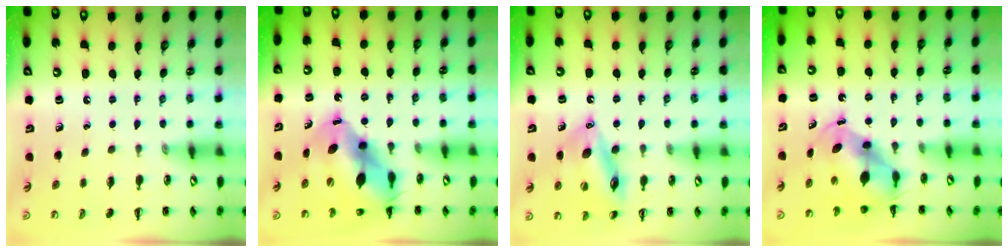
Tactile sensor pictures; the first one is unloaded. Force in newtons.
{"total": 14.1, "press": 13.6, "slide": 3.7}
{"total": 15.5, "press": 15.4, "slide": 1.9}
{"total": 5.6, "press": 5.5, "slide": 1.3}